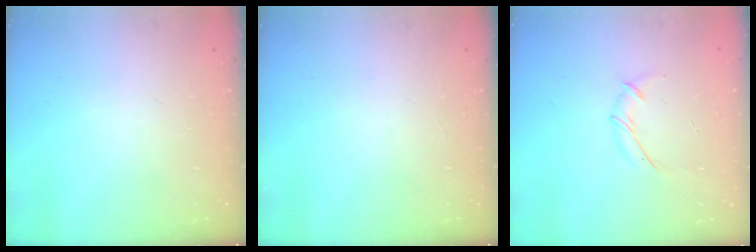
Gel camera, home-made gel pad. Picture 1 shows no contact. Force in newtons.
{"total": 0.0}
{"total": 6.1, "press": 6.0, "slide": 1.1}